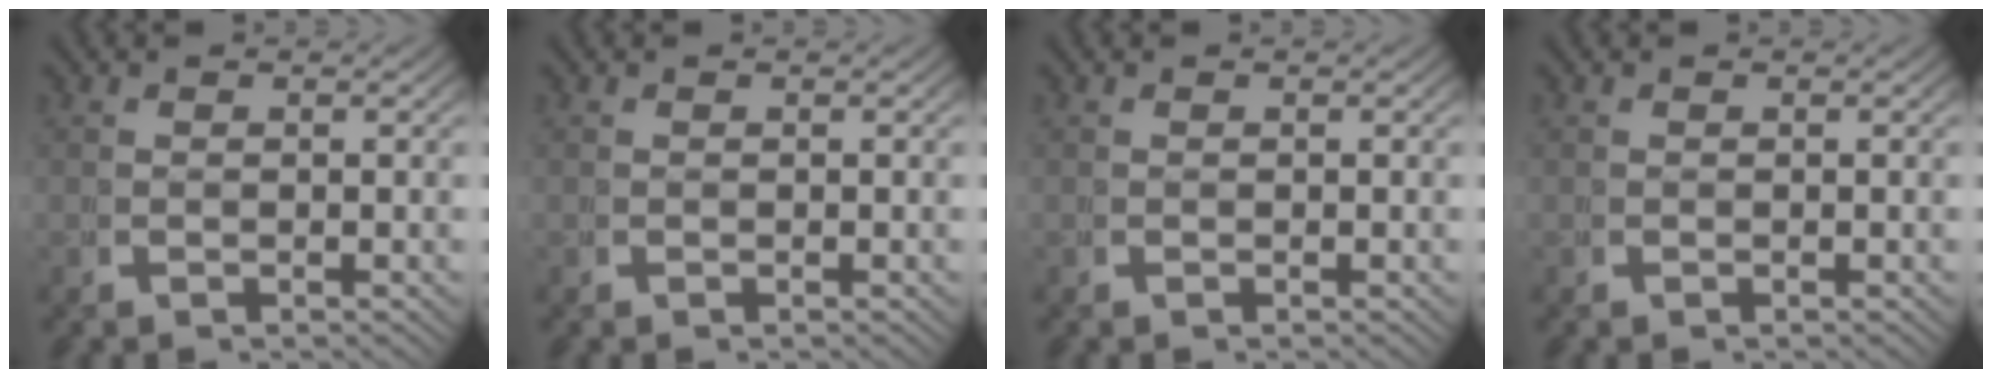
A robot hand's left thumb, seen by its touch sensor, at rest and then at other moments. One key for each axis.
{"total": 0.0}
{"total": 0.0}
{"total": 0.0}